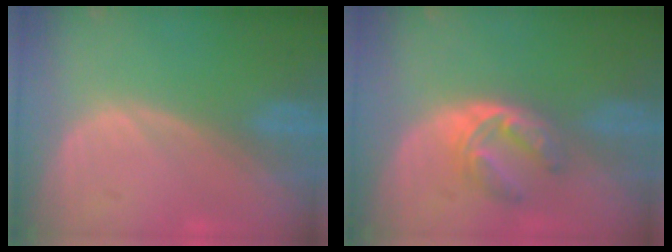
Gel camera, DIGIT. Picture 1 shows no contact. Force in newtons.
{"total": 6.2, "press": 5.0, "slide": 3.6}